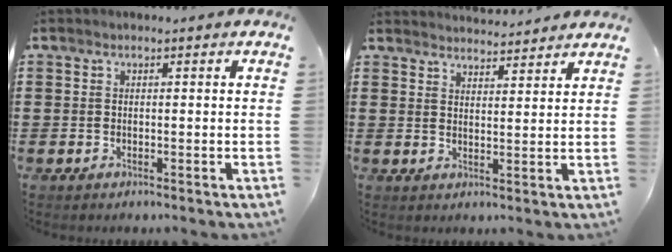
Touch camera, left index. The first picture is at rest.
{"total": 3.2, "force": [3.2, -0.1, 0.0], "torque": [-0.009, -0.014, 0.060]}